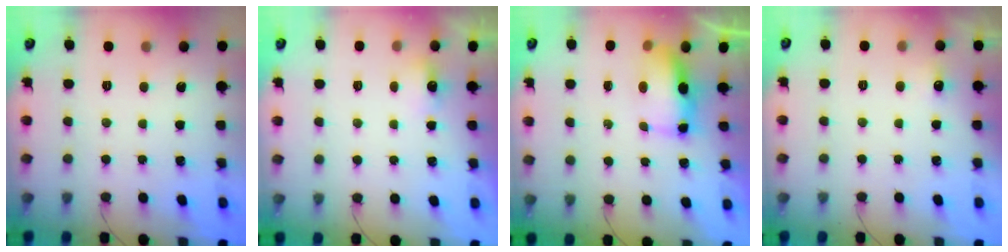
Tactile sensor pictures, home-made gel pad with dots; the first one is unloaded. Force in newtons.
{"total": 2.3, "press": 2.2, "slide": 0.7}
{"total": 7.0, "press": 7.0, "slide": 0.7}
{"total": 3.7, "press": 3.6, "slide": 1.0}